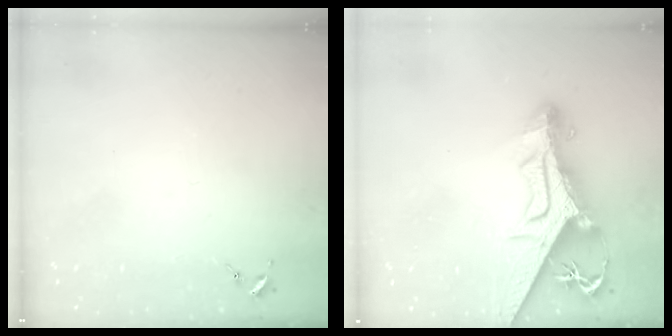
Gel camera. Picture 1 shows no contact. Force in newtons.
{"total": 17.6, "press": 17.5, "slide": 1.7}